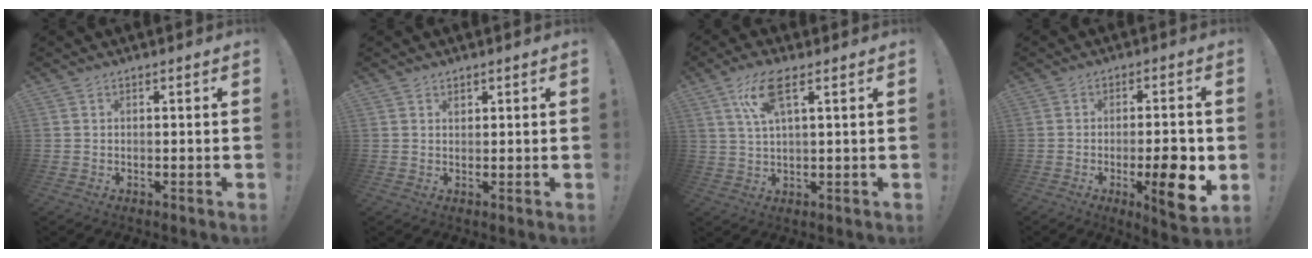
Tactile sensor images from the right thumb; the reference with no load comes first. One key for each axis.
{"total": 1.2, "fx": 0.9, "fy": 0.7, "fz": 0.2, "tx": 0.012, "ty": -0.006, "tz": 0.013}
{"total": 9.0, "fx": 4.0, "fy": 2.5, "fz": 7.7, "tx": -0.144, "ty": 0.000, "tz": 0.073}
{"total": 11.8, "fx": -2.9, "fy": 3.0, "fz": 11.1, "tx": -0.138, "ty": 0.003, "tz": -0.040}